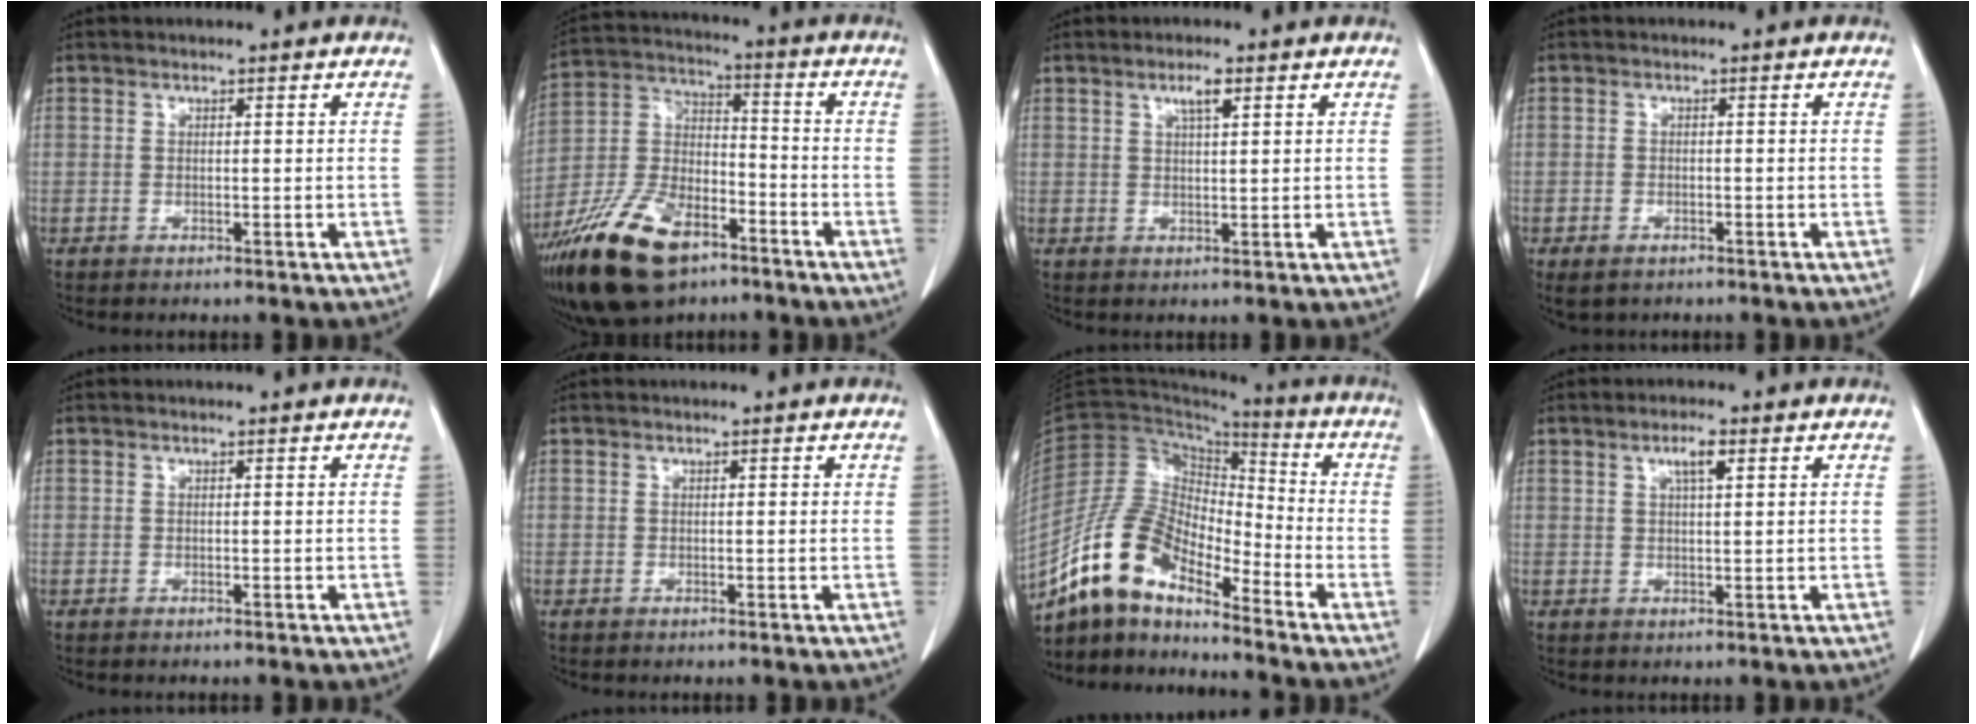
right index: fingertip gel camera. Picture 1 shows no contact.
{"total": 20.5, "force": [-12.7, 9.4, 13.0], "torque": [-0.307, -0.007, -0.231]}
{"total": 3.1, "force": [1.7, 0.8, 2.6], "torque": [-0.050, 0.001, 0.031]}
{"total": 4.1, "force": [-2.3, 2.4, 2.3], "torque": [-0.048, -0.004, -0.030]}
{"total": 0.0}
{"total": 0.7, "force": [0.1, 0.4, 0.6], "torque": [-0.015, 0.005, 0.004]}
{"total": 13.4, "force": [-10.7, 4.4, 6.8], "torque": [-0.148, 0.030, -0.205]}
{"total": 3.4, "force": [1.6, 0.8, 2.9], "torque": [-0.057, 0.002, 0.029]}